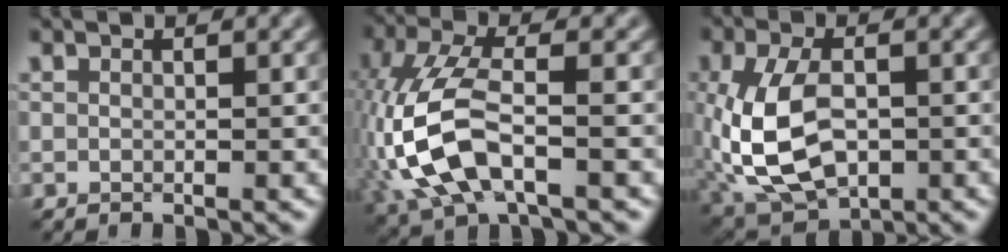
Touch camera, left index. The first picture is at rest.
{"total": 9.2, "force": [-2.3, 4.2, 7.9], "torque": [-0.191, 0.010, -0.058]}
{"total": 8.9, "force": [-1.7, 5.1, 7.0], "torque": [-0.161, -0.009, -0.035]}